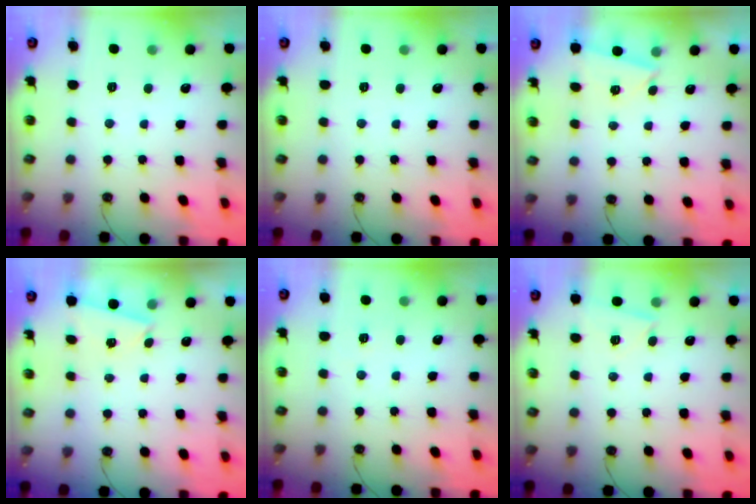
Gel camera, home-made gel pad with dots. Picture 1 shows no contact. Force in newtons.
{"total": 0.0}
{"total": 2.8, "press": 1.7, "slide": 2.2}
{"total": 2.1, "press": 1.7, "slide": 1.3}
{"total": 2.7, "press": 2.6, "slide": 0.7}
{"total": 5.2, "press": 4.8, "slide": 1.8}